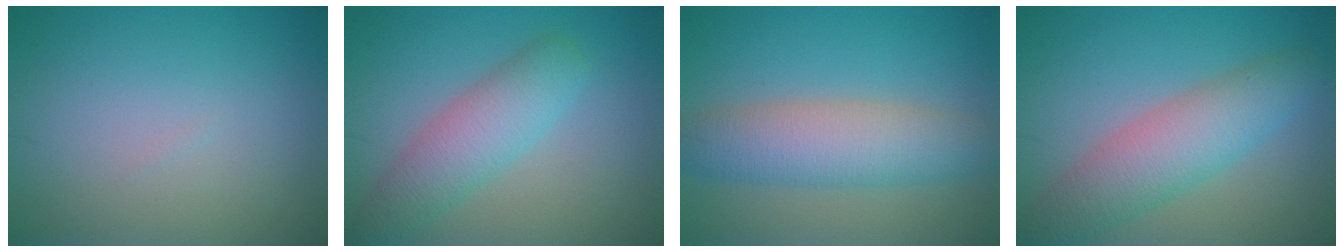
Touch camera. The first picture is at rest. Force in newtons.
{"total": 4.8, "press": 4.8, "slide": 0.2}
{"total": 5.9, "press": 5.9, "slide": 0.4}
{"total": 5.7, "press": 5.7, "slide": 0.1}